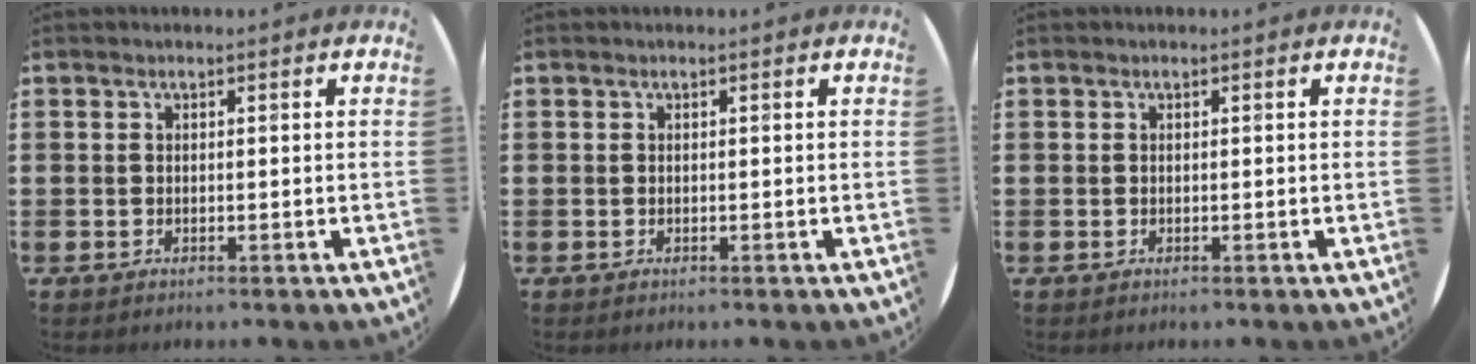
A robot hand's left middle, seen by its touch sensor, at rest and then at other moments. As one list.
[{"total": 0.0}, {"total": 0.0}]